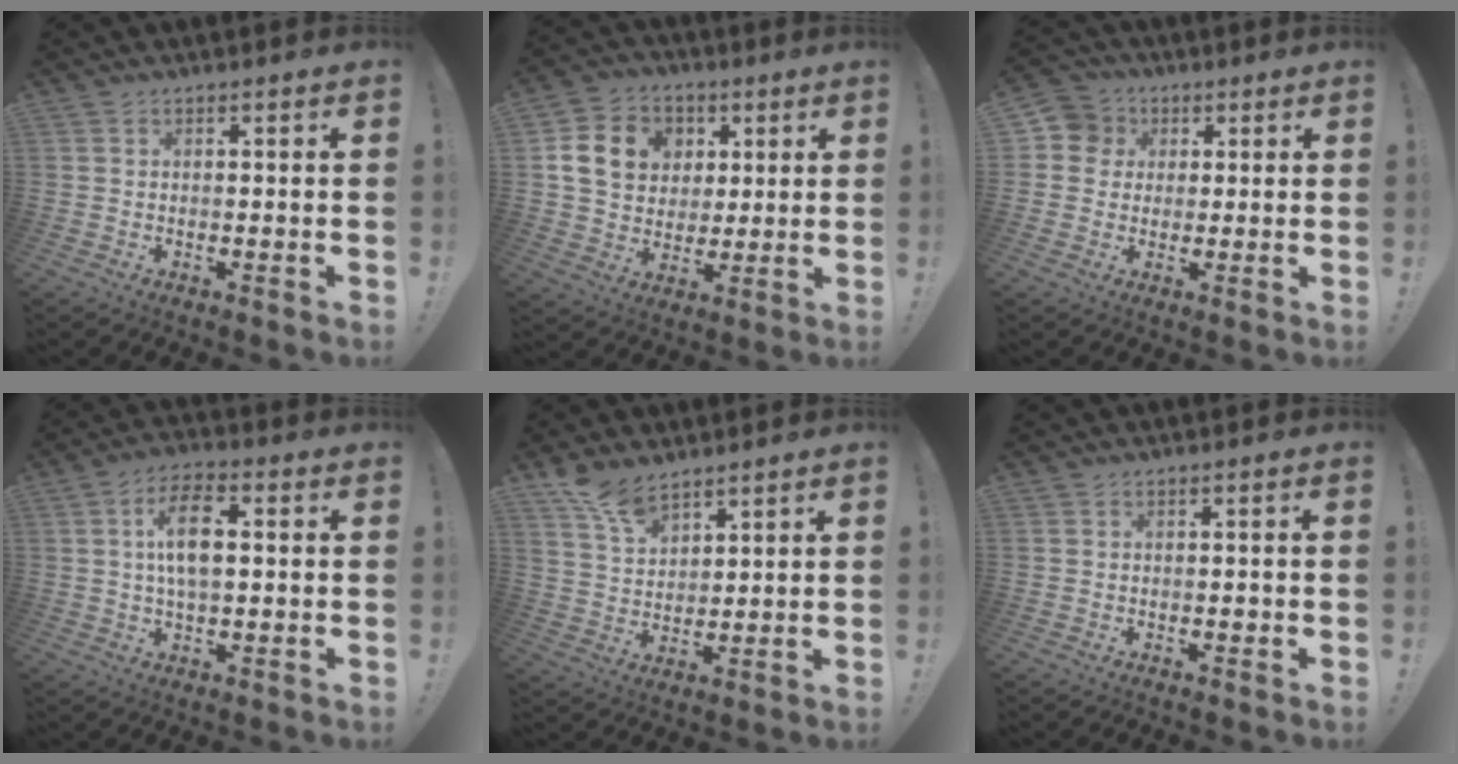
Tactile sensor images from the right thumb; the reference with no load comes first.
{"total": 14.3, "force": [3.8, 11.9, 7.0], "torque": [-0.099, -0.004, 0.083]}
{"total": 7.2, "force": [1.6, 6.8, 1.5], "torque": [-0.015, -0.001, 0.033]}
{"total": 11.1, "force": [2.0, 6.0, 9.1], "torque": [-0.160, 0.007, 0.033]}
{"total": 8.8, "force": [6.8, 4.2, 3.6], "torque": [-0.065, -0.042, 0.130]}
{"total": 0.7, "force": [-0.3, 0.4, 0.5], "torque": [-0.006, 0.002, -0.005]}